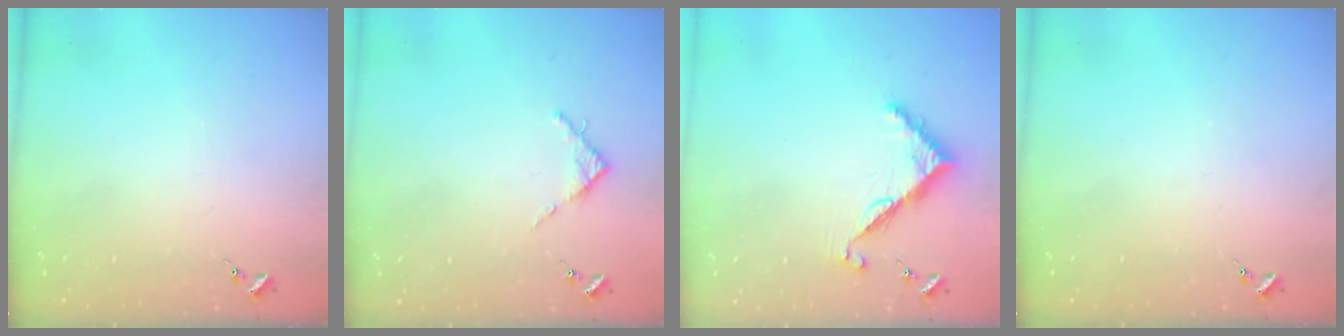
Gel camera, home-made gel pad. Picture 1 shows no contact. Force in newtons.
{"total": 3.7, "press": 3.7, "slide": 0.5}
{"total": 7.7, "press": 7.7, "slide": 0.2}
{"total": 0.0}